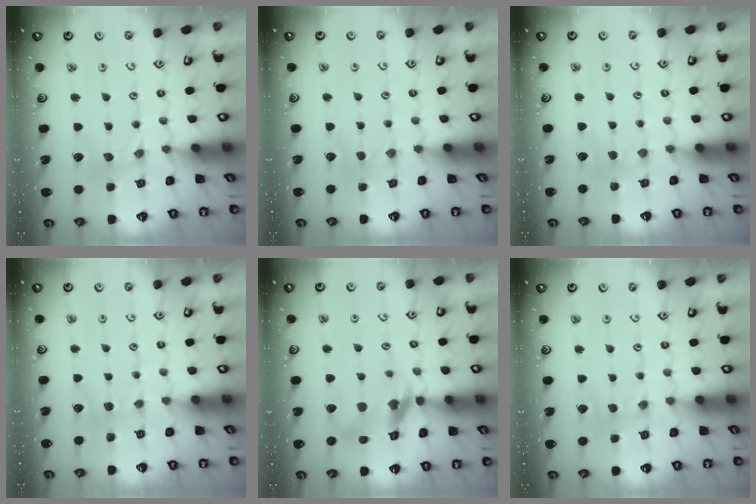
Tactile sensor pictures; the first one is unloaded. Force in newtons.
{"total": 0.0}
{"total": 2.1, "press": 2.1, "slide": 0.3}
{"total": 3.3, "press": 3.3, "slide": 0.4}
{"total": 13.1, "press": 13.0, "slide": 1.7}
{"total": 0.8, "press": 0.7, "slide": 0.3}